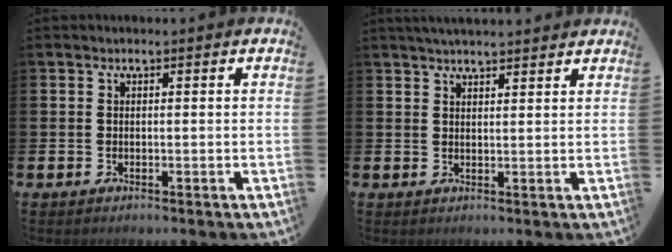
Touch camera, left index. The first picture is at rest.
{"total": 2.9, "force": [2.8, 0.2, 0.6], "torque": [-0.013, -0.009, 0.051]}